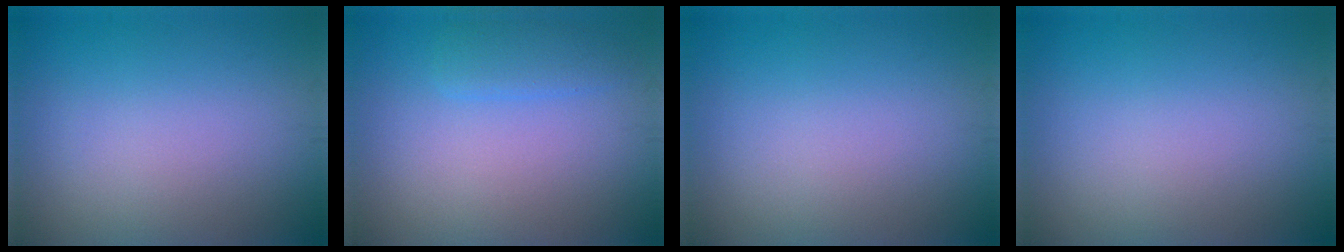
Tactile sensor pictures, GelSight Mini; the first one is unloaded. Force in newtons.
{"total": 1.8, "press": 1.8, "slide": 0.2}
{"total": 0.0}
{"total": 0.0}